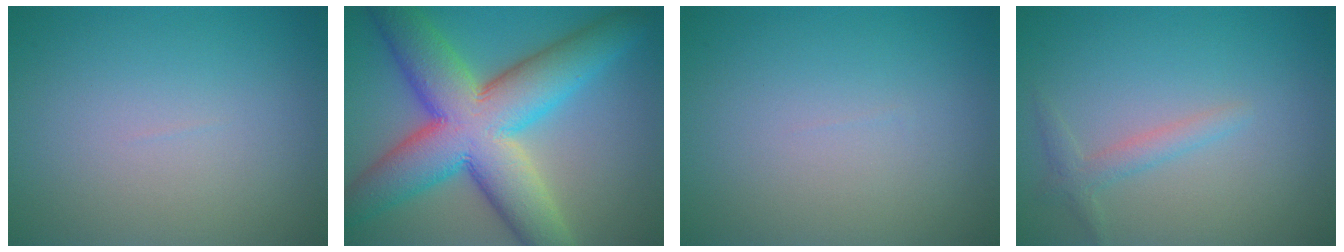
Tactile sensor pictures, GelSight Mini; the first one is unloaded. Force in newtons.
{"total": 13.2, "press": 13.2, "slide": 0.7}
{"total": 0.0}
{"total": 1.6, "press": 1.6, "slide": 0.1}